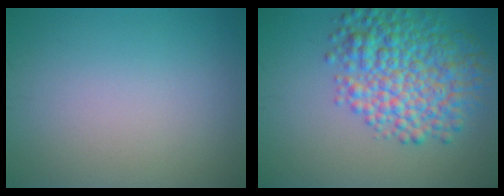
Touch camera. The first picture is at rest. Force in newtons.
{"total": 8.0, "press": 8.0, "slide": 0.0}